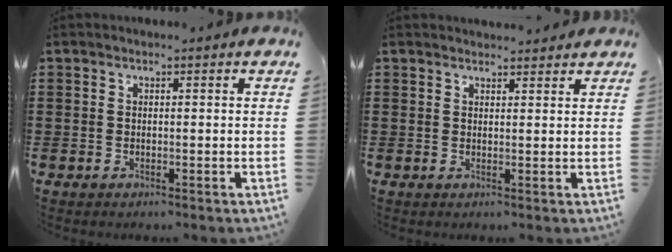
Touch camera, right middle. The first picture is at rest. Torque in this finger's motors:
{"motor_torque": [-0.11, 0.03, 0.06, -0.02]}